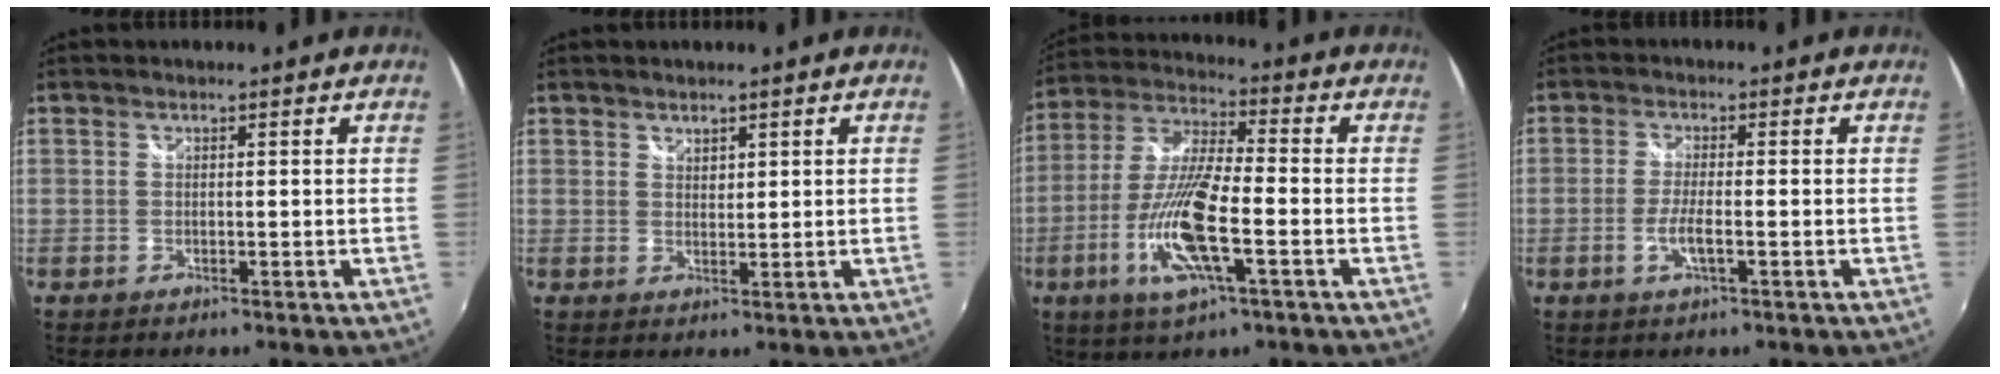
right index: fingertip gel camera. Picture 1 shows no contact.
{"total": 1.6, "force": [1.3, 0.9, 0.4], "torque": [-0.003, 0.000, 0.022]}
{"total": 15.1, "force": [-5.2, 3.7, 13.7], "torque": [-0.292, -0.013, -0.100]}
{"total": 3.7, "force": [-1.4, 0.5, 3.4], "torque": [-0.072, -0.007, -0.027]}